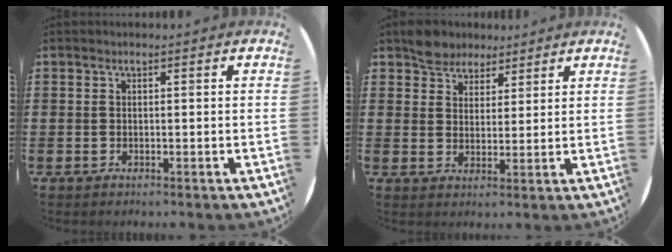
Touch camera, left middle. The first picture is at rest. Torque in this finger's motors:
{"motor_torque": [0.18, -0.17, 0.05, 0.03]}